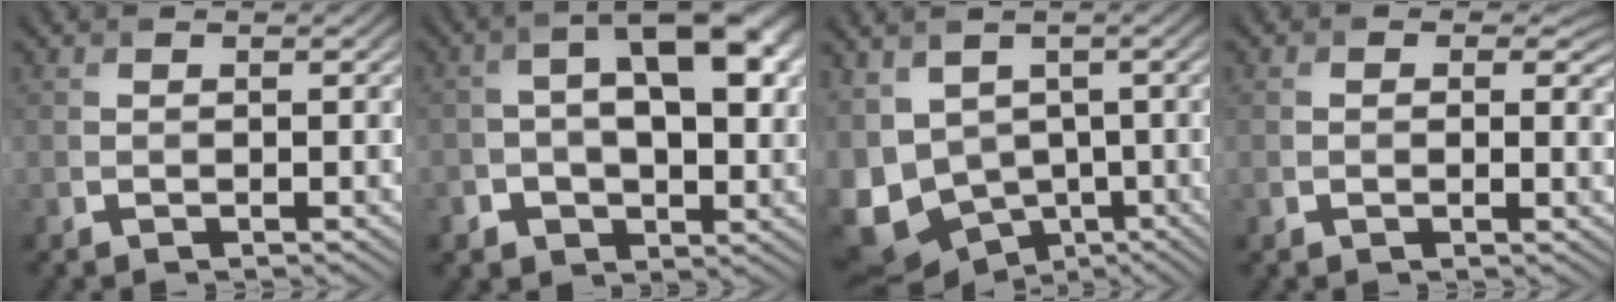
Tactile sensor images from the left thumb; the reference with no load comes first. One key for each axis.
{"total": 12.7, "fx": 1.2, "fy": 7.6, "fz": 10.1, "tx": -0.145, "ty": 0.001, "tz": 0.020}
{"total": 11.7, "fx": -2.4, "fy": 8.6, "fz": 7.5, "tx": -0.190, "ty": -0.030, "tz": -0.025}
{"total": 2.6, "fx": 0.5, "fy": 2.1, "fz": 1.5, "tx": -0.026, "ty": -0.012, "tz": 0.002}